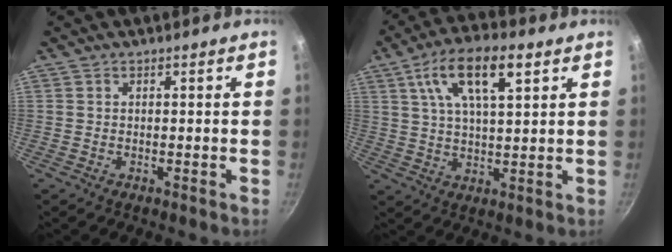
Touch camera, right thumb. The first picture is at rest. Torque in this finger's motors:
{"motor_torque": [0.04, 3.50, 1.32, -0.09, 0.15]}